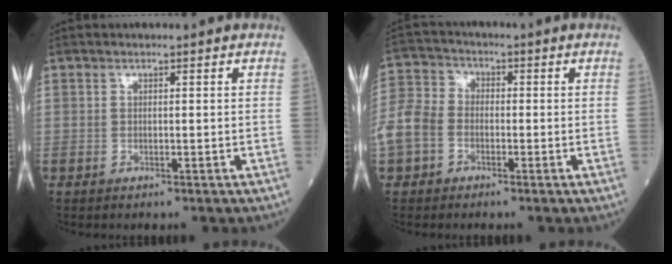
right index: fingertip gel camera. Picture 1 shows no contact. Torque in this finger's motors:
{"motor_torque": [0.71, -0.47, 0.37, 0.10]}